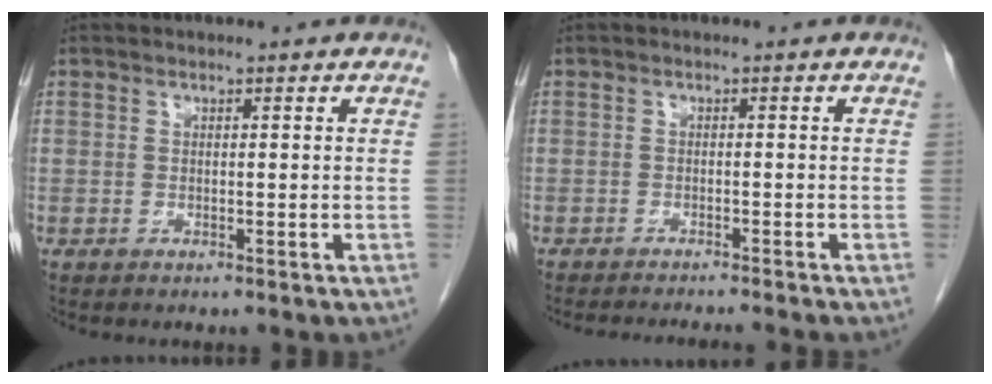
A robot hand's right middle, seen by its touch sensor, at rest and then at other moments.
{"total": 7.2, "force": [-6.7, -0.3, 2.8], "torque": [-0.019, -0.016, -0.091]}